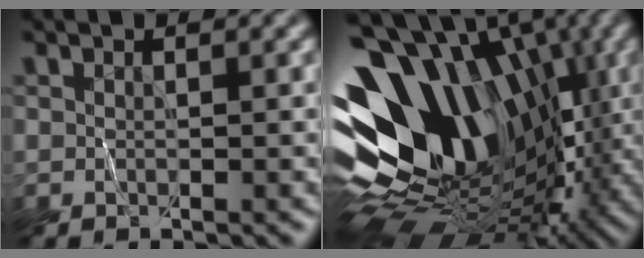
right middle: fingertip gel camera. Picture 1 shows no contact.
{"total": 16.7, "force": [1.7, 12.1, 11.3], "torque": [-0.220, 0.021, 0.030]}